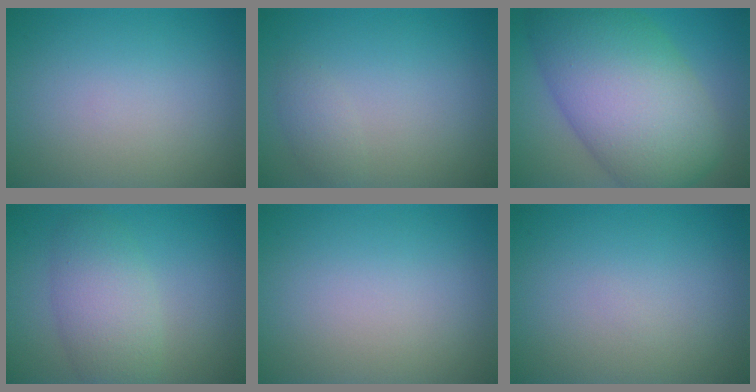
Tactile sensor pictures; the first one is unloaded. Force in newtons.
{"total": 1.2, "press": 1.2, "slide": 0.1}
{"total": 13.1, "press": 13.1, "slide": 0.4}
{"total": 4.3, "press": 4.3, "slide": 0.1}
{"total": 0.0}
{"total": 0.0}